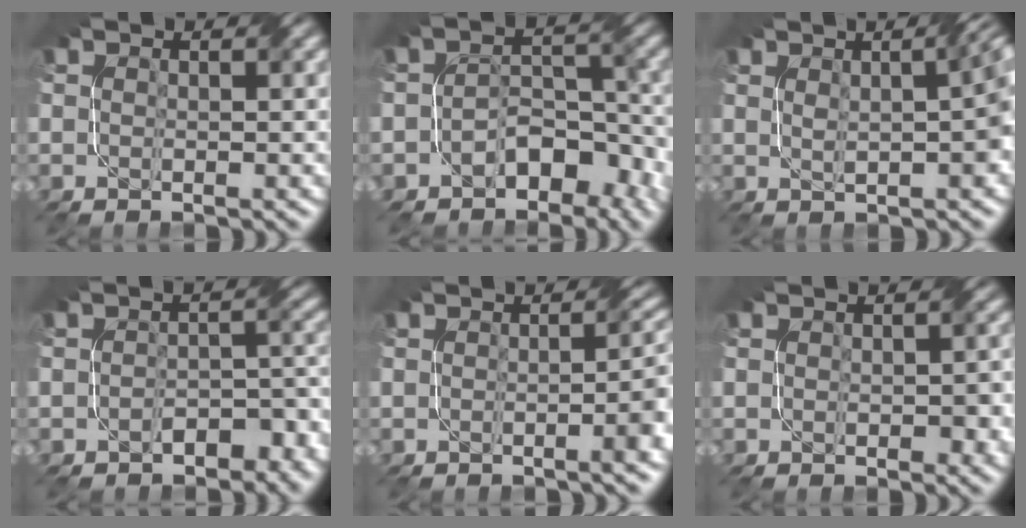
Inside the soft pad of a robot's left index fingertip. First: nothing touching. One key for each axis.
{"total": 5.0, "fx": -2.8, "fy": 2.9, "fz": 3.0, "tx": -0.032, "ty": 0.003, "tz": -0.046}
{"total": 5.7, "fx": 1.0, "fy": 1.9, "fz": 5.3, "tx": -0.049, "ty": 0.017, "tz": 0.011}
{"total": 4.0, "fx": -2.3, "fy": 2.1, "fz": 2.5, "tx": -0.031, "ty": 0.003, "tz": -0.033}
{"total": 4.6, "fx": -0.7, "fy": 1.3, "fz": 4.3, "tx": -0.039, "ty": 0.006, "tz": -0.010}
{"total": 2.1, "fx": -0.2, "fy": 1.0, "fz": 1.9, "tx": -0.026, "ty": -0.002, "tz": 0.002}